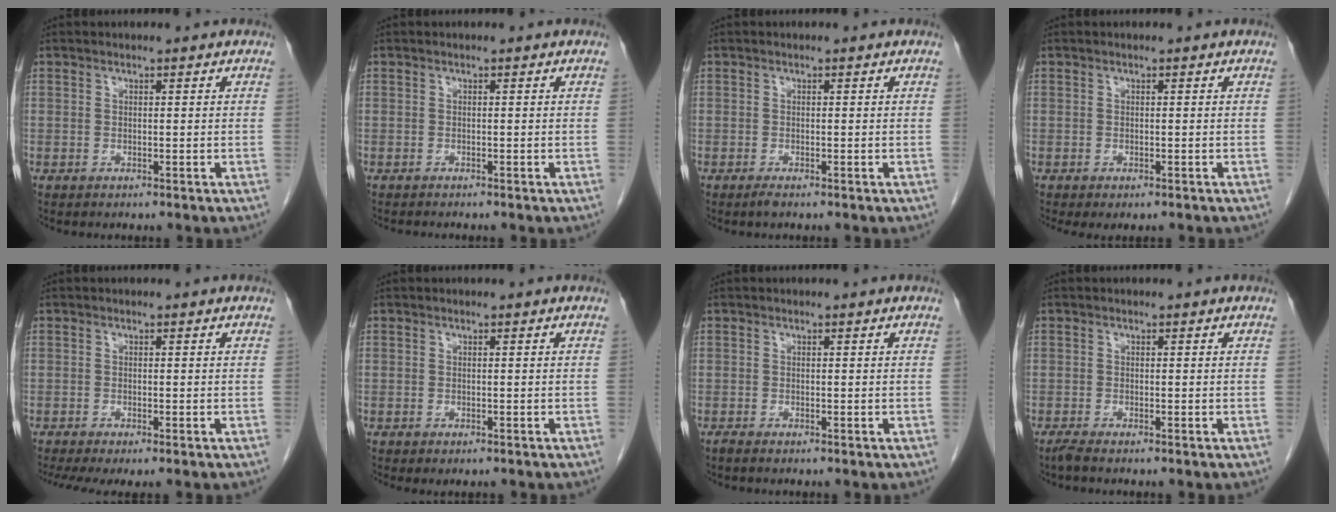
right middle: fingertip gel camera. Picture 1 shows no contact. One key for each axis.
{"total": 1.2, "fx": -1.1, "fy": 0.0, "fz": 0.4, "tx": -0.009, "ty": -0.003, "tz": -0.015}
{"total": 0.7, "fx": -0.6, "fy": 0.0, "fz": 0.5, "tx": -0.011, "ty": -0.002, "tz": -0.010}
{"total": 2.0, "fx": -1.5, "fy": 0.8, "fz": 1.0, "tx": -0.011, "ty": -0.005, "tz": -0.021}
{"total": 5.3, "fx": -4.1, "fy": 0.9, "fz": 3.3, "tx": -0.050, "ty": -0.015, "tz": -0.067}
{"total": 0.9, "fx": -0.7, "fy": 0.3, "fz": 0.4, "tx": -0.006, "ty": -0.002, "tz": -0.009}
{"total": 0.5, "fx": -0.5, "fy": 0.0, "fz": 0.2, "tx": -0.009, "ty": -0.002, "tz": -0.011}
{"total": 1.1, "fx": -0.9, "fy": -0.1, "fz": 0.6, "tx": -0.019, "ty": -0.005, "tz": -0.021}